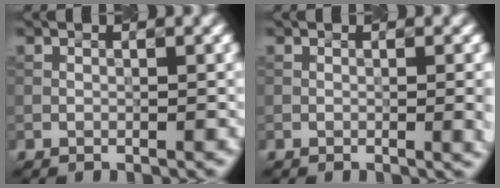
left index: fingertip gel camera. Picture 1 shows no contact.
{"total": 3.2, "force": [-0.3, 1.3, 2.9], "torque": [-0.015, 0.020, -0.003]}